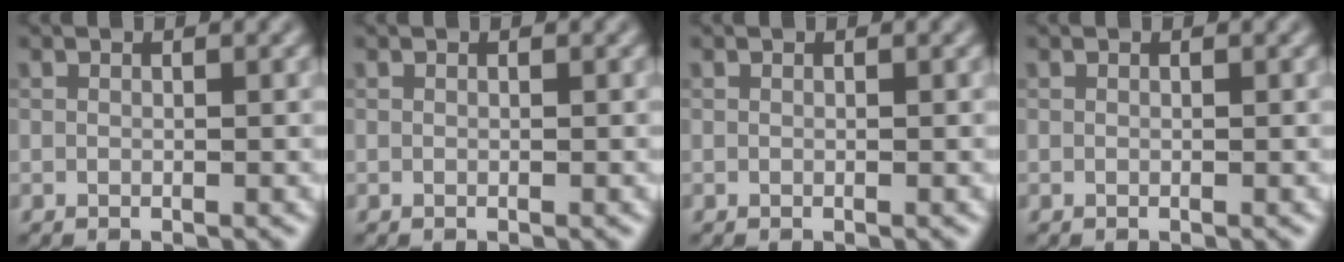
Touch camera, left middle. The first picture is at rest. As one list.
[{"total": 0.0}, {"total": 0.0}, {"total": 0.0}]